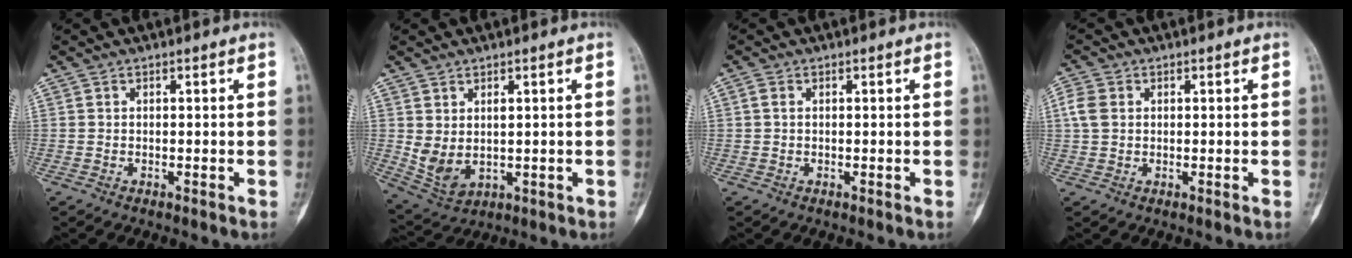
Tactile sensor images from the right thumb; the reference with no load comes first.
{"total": 6.7, "force": [0.9, 4.1, 5.2], "torque": [-0.091, -0.007, 0.039]}
{"total": 1.2, "force": [0.3, 0.7, 0.9], "torque": [-0.021, 0.004, 0.006]}
{"total": 3.6, "force": [0.7, 2.7, 2.2], "torque": [-0.055, 0.008, 0.011]}